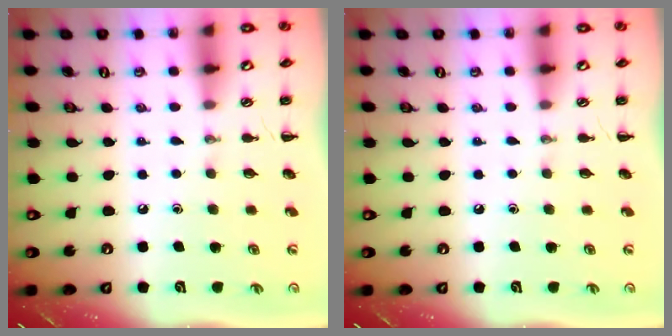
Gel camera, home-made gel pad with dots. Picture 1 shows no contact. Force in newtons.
{"total": 0.0}